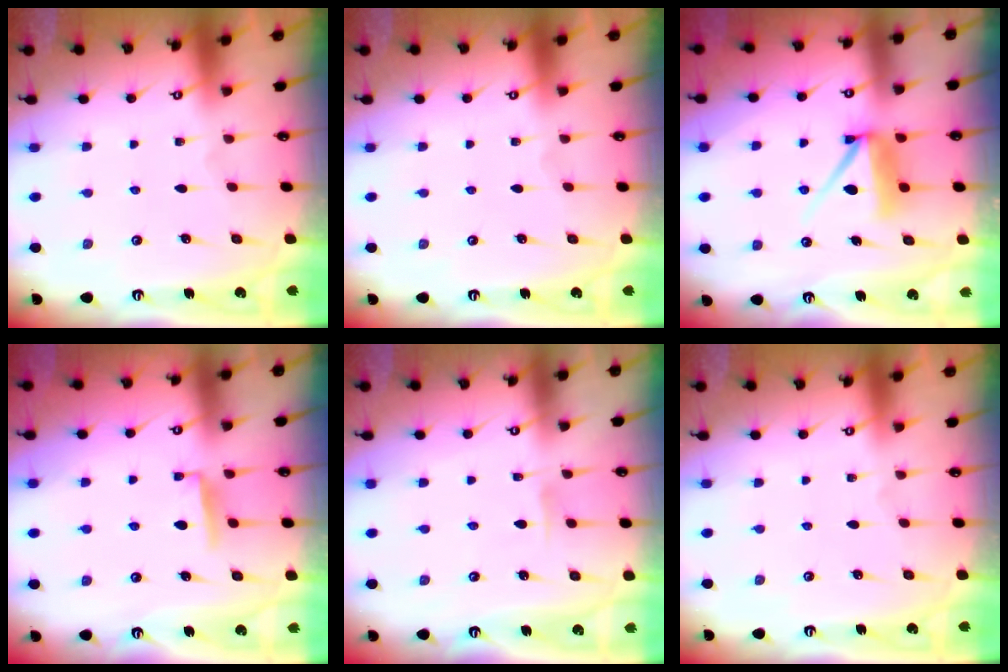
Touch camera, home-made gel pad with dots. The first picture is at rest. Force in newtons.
{"total": 0.0}
{"total": 8.7, "press": 8.6, "slide": 0.5}
{"total": 4.7, "press": 4.7, "slide": 0.7}
{"total": 3.0, "press": 3.0, "slide": 0.4}
{"total": 0.0}